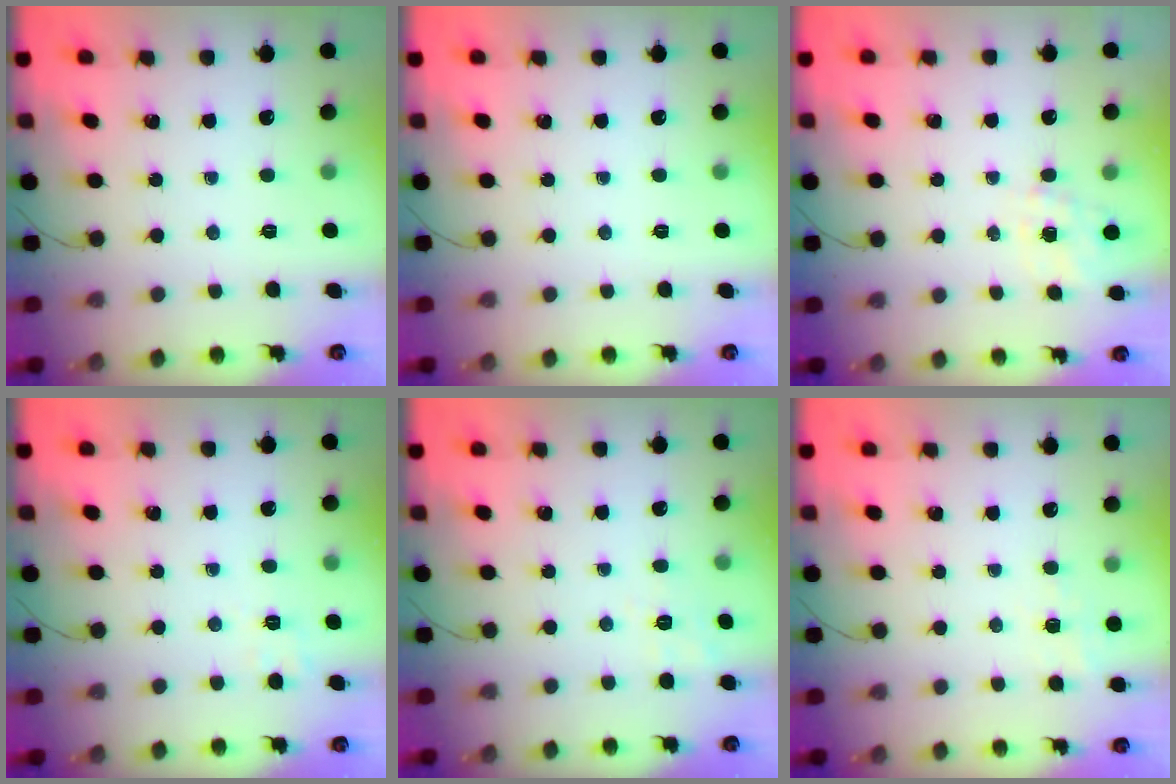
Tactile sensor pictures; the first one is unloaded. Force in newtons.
{"total": 0.0}
{"total": 5.5, "press": 5.3, "slide": 1.3}
{"total": 3.0, "press": 2.3, "slide": 1.9}
{"total": 2.8, "press": 2.1, "slide": 1.9}
{"total": 4.4, "press": 4.1, "slide": 1.6}